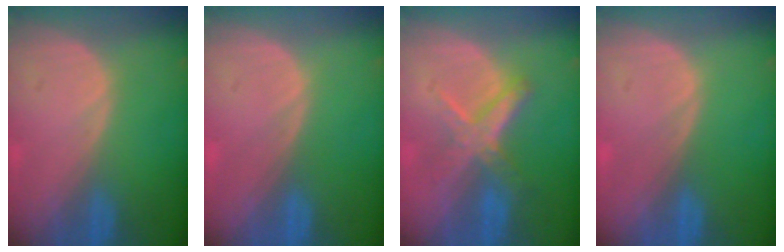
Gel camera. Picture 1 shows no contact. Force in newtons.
{"total": 0.0}
{"total": 6.4, "press": 5.7, "slide": 3.0}
{"total": 0.0}